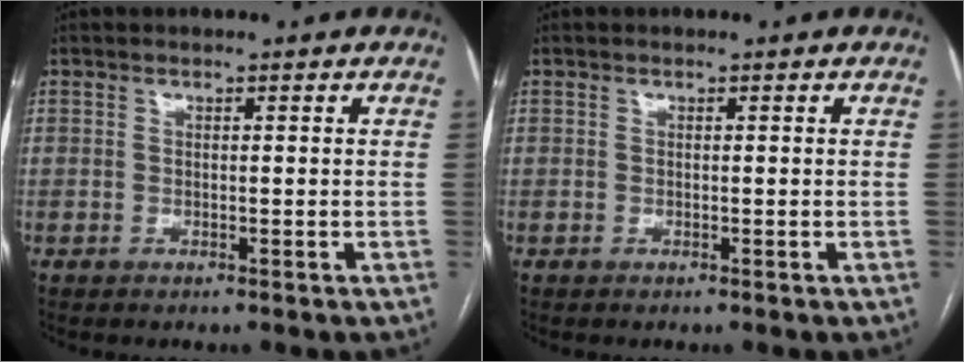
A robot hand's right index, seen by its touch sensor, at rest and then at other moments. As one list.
[{"total": 0.0}]